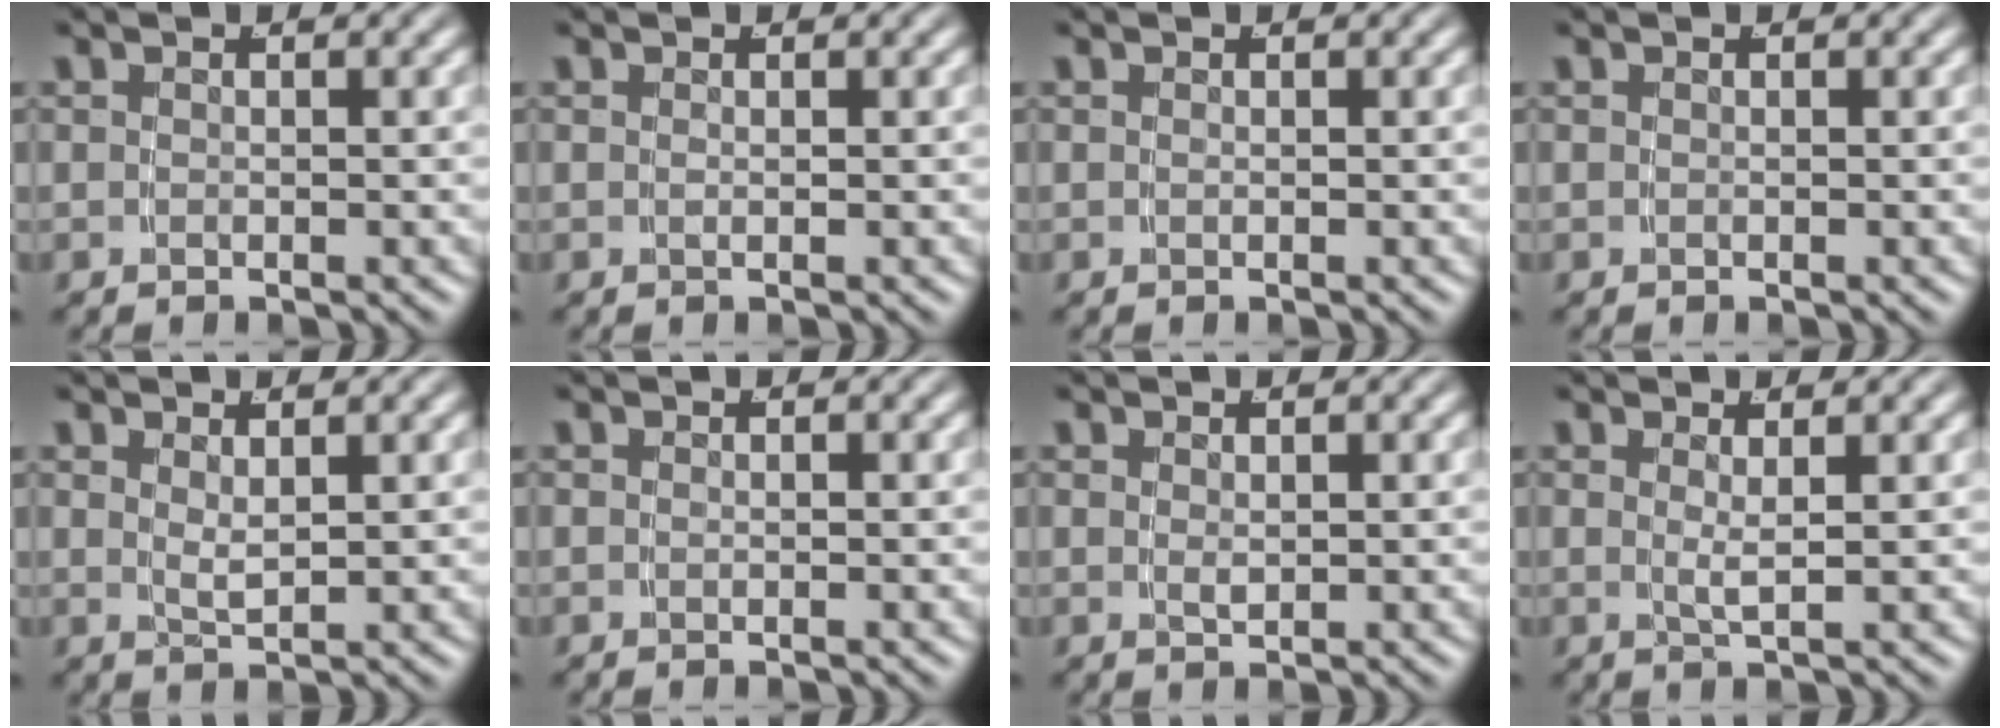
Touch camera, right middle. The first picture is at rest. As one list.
[{"total": 0.7, "force": [-0.1, -0.7, 0.2], "torque": [-0.005, -0.001, 0.003]}, {"total": 0.0}, {"total": 0.0}, {"total": 1.6, "force": [1.0, -0.3, 1.2], "torque": [-0.020, -0.008, 0.026]}, {"total": 0.0}, {"total": 0.7, "force": [0.4, -0.4, 0.4], "torque": [-0.006, -0.005, 0.014]}, {"total": 1.7, "force": [0.6, -0.8, 1.4], "torque": [-0.026, -0.007, 0.016]}]